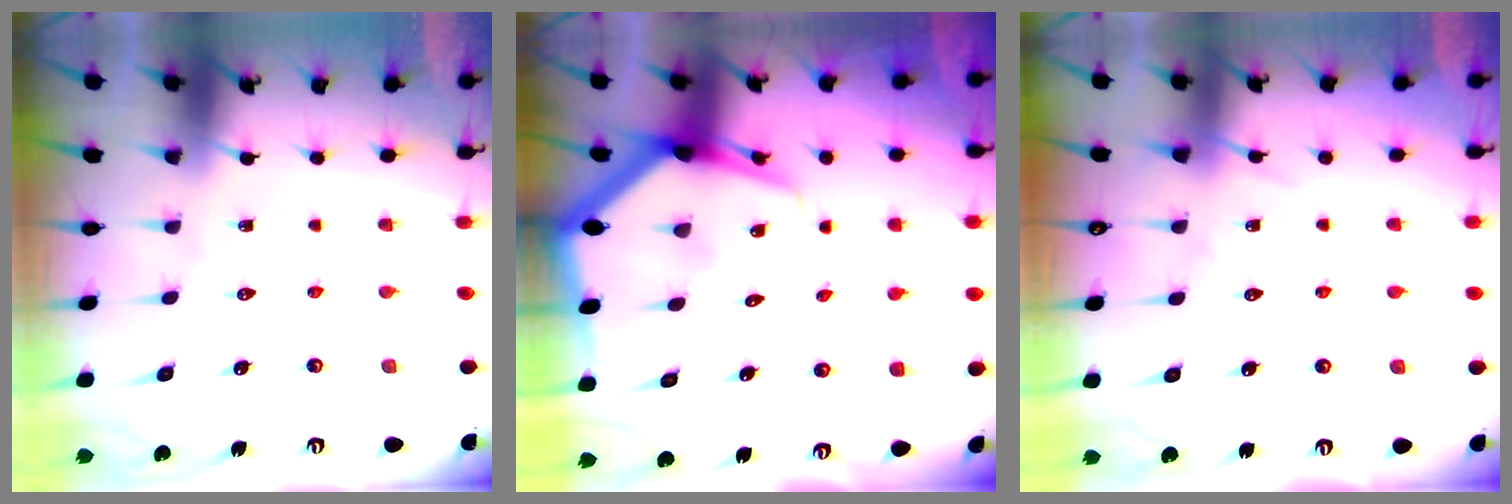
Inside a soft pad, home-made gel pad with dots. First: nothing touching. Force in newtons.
{"total": 6.1, "press": 6.0, "slide": 0.5}
{"total": 3.8, "press": 3.7, "slide": 0.5}